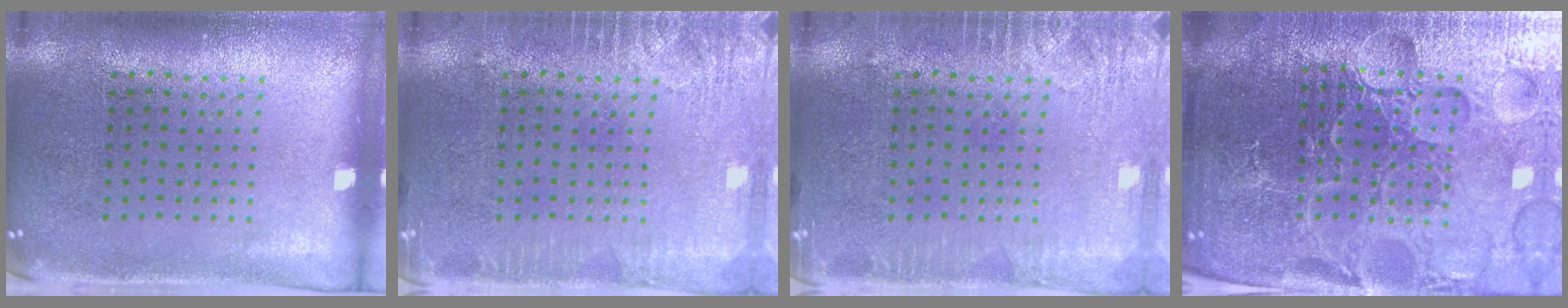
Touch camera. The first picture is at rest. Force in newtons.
{"total": 2.7, "press": 2.7, "slide": 0.4}
{"total": 2.7, "press": 2.7, "slide": 0.4}
{"total": 6.3, "press": 5.6, "slide": 2.9}